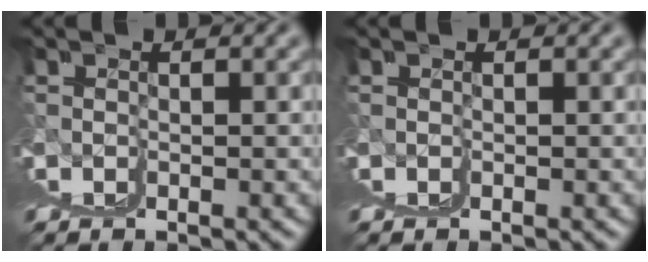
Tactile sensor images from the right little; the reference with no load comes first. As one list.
[{"total": 0.0}]